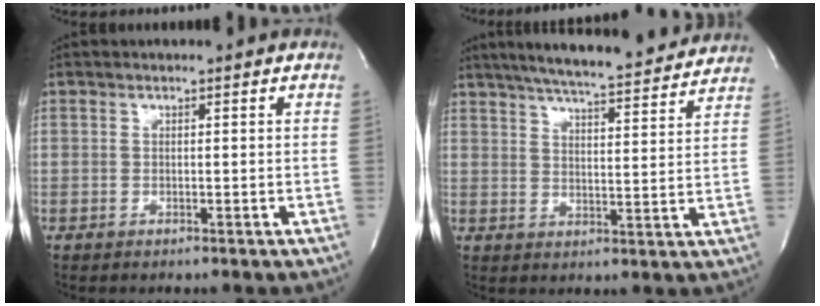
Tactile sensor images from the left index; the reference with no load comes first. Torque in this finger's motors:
{"motor_torque": [0.01, 0.08, 0.45, 0.10]}